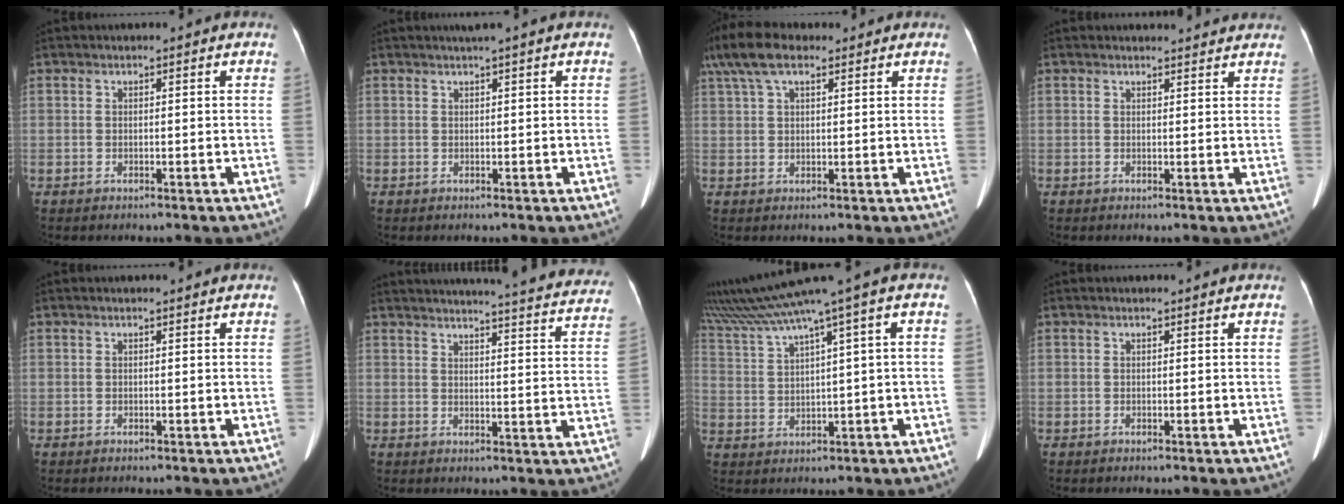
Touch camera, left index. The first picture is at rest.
{"total": 0.7, "force": [0.4, -0.1, 0.5], "torque": [-0.010, 0.007, 0.012]}
{"total": 9.5, "force": [6.2, 3.7, 6.2], "torque": [-0.135, 0.040, 0.121]}
{"total": 4.5, "force": [4.3, 0.9, 0.7], "torque": [-0.007, 0.009, 0.041]}
{"total": 0.0}
{"total": 31.2, "force": [29.2, 2.9, 10.6], "torque": [-0.159, -0.072, 0.332]}
{"total": 9.7, "force": [6.7, -1.7, 6.7], "torque": [-0.133, 0.025, 0.134]}
{"total": 0.0}